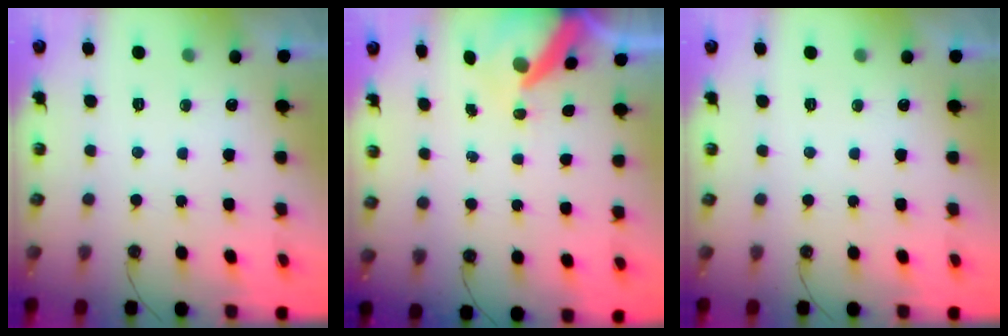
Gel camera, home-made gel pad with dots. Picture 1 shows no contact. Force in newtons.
{"total": 10.1, "press": 10.0, "slide": 1.3}
{"total": 0.0}